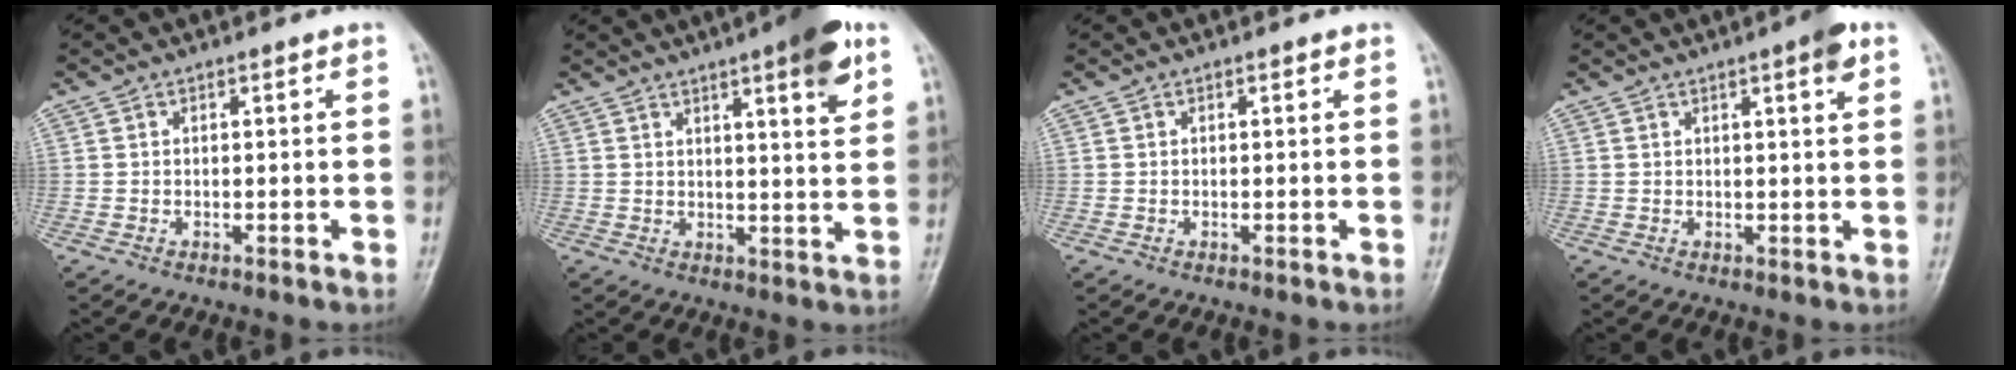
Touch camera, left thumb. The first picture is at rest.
{"total": 9.8, "force": [5.3, 1.9, 8.1], "torque": [-0.099, -0.021, 0.066]}
{"total": 0.0}
{"total": 3.9, "force": [2.0, 0.6, 3.3], "torque": [-0.042, -0.006, 0.024]}